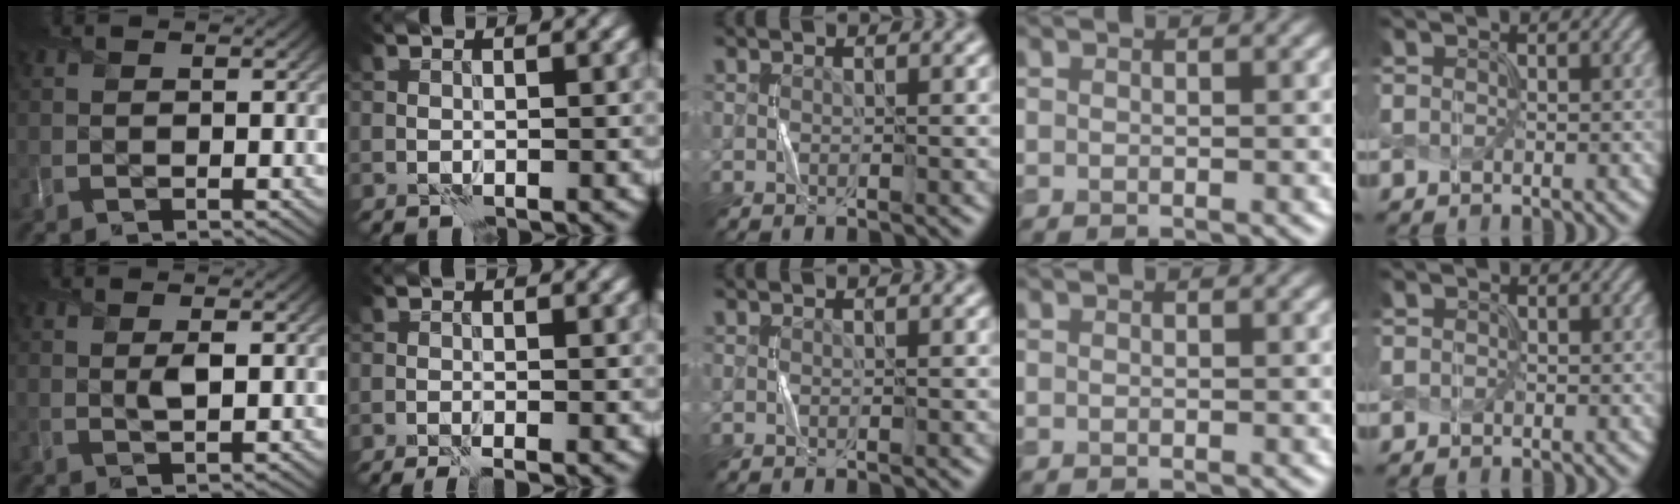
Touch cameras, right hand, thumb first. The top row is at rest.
{"thumb": {"total": 1.3, "force": [0.4, 0.3, 1.2], "torque": [-0.024, -0.002, 0.007]}, "index": {"total": 2.1, "force": [-1.5, 0.2, 1.5], "torque": [-0.040, 0.000, -0.025]}, "little": {"total": 0.5, "force": [0.0, -0.1, -0.5], "torque": [0.007, -0.001, 0.005]}}